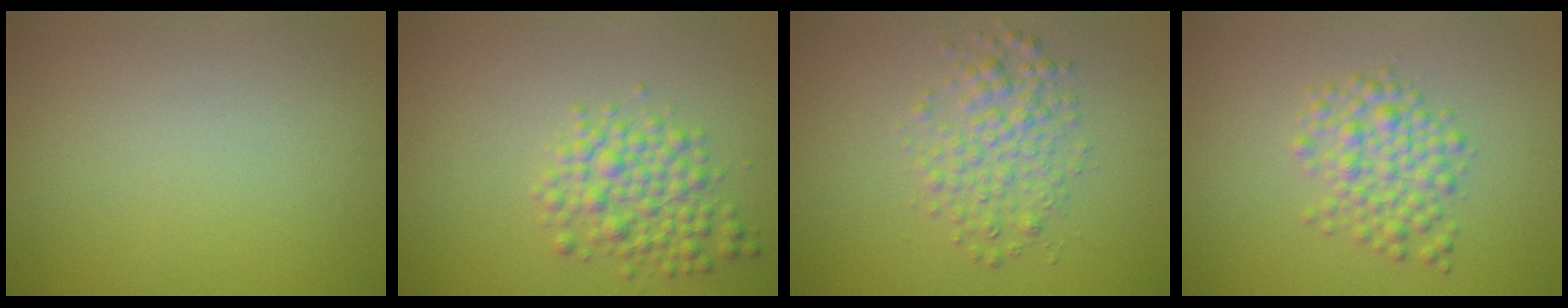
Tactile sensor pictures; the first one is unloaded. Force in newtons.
{"total": 3.7, "press": 3.6, "slide": 0.1}
{"total": 3.1, "press": 3.1, "slide": 0.1}
{"total": 3.3, "press": 3.3, "slide": 0.1}